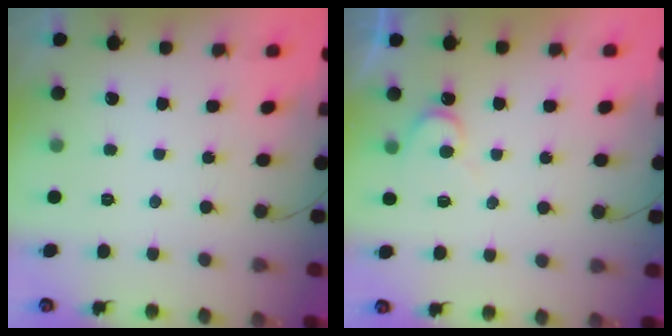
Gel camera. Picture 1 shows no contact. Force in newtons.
{"total": 5.8, "press": 5.8, "slide": 0.5}